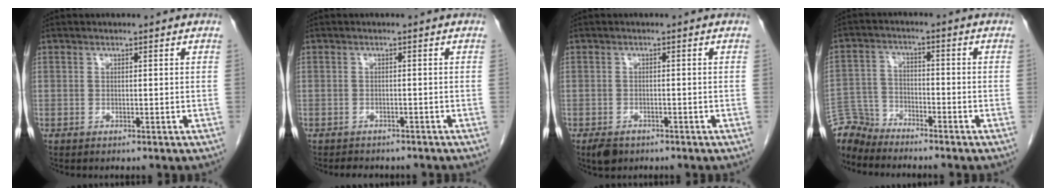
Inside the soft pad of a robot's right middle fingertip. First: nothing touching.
{"total": 4.2, "force": [-3.7, 1.6, 1.3], "torque": [-0.025, -0.005, -0.043]}
{"total": 2.8, "force": [-1.9, 1.6, 1.2], "torque": [-0.023, -0.002, -0.026]}
{"total": 6.0, "force": [-5.9, 0.7, -0.8], "torque": [0.011, 0.003, -0.115]}